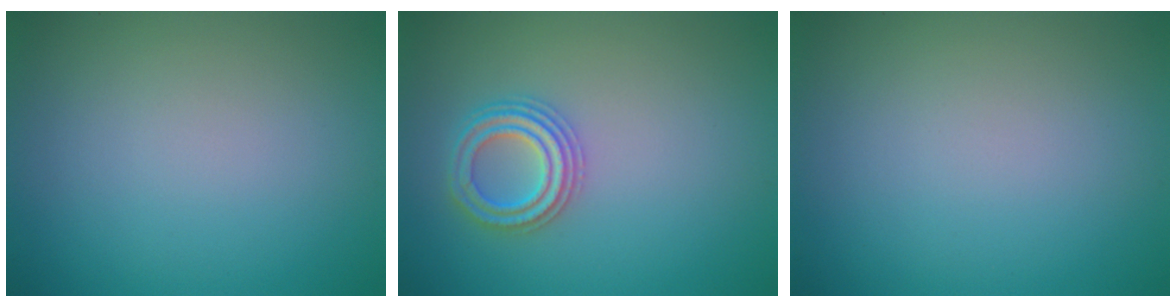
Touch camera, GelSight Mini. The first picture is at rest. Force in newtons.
{"total": 2.9, "press": 2.9, "slide": 0.5}
{"total": 0.0}